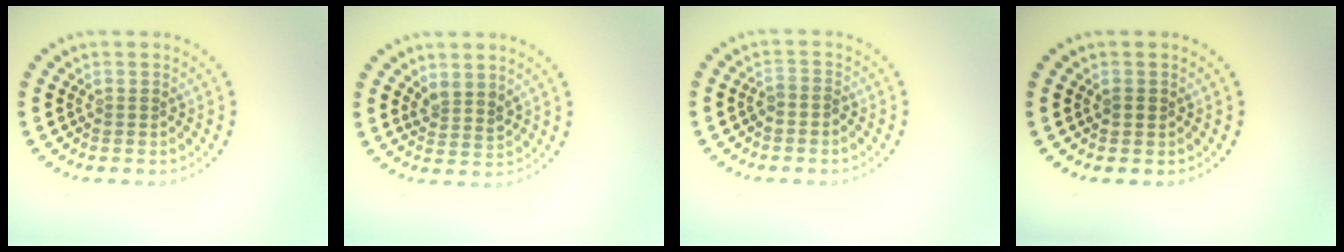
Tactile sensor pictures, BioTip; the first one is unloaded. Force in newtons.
{"total": 1.9, "press": 1.6, "slide": 1.1}
{"total": 0.9, "press": 0.7, "slide": 0.6}
{"total": 0.9, "press": 0.8, "slide": 0.3}